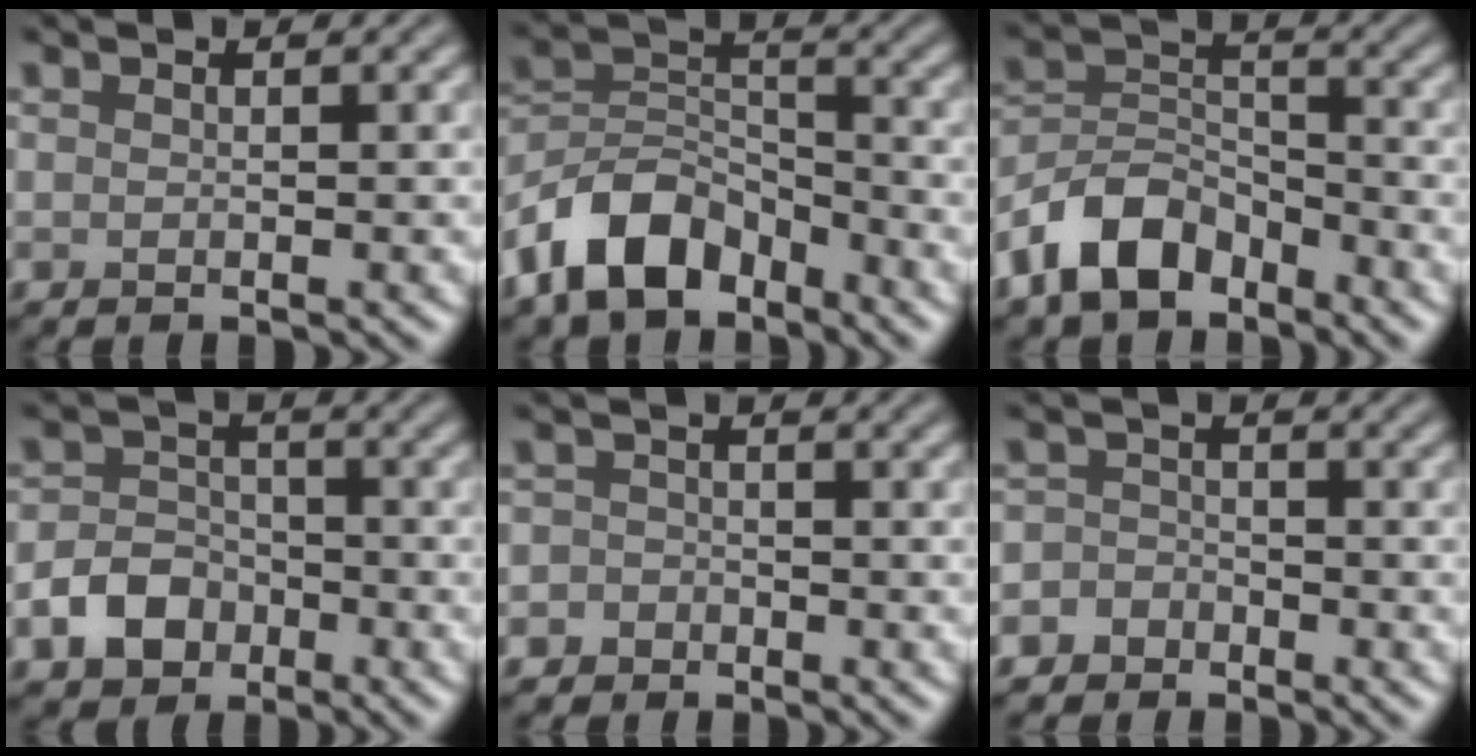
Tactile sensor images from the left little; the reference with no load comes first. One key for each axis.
{"total": 7.6, "fx": -5.1, "fy": 4.2, "fz": 3.9, "tx": -0.068, "ty": 0.005, "tz": -0.108}
{"total": 6.4, "fx": -4.3, "fy": 3.5, "fz": 3.1, "tx": -0.059, "ty": 0.005, "tz": -0.092}
{"total": 4.1, "fx": -2.0, "fy": 3.0, "fz": 1.8, "tx": -0.032, "ty": 0.001, "tz": -0.040}
{"total": 2.0, "fx": -1.1, "fy": 1.7, "fz": 0.1, "tx": 0.024, "ty": 0.008, "tz": -0.027}
{"total": 2.7, "fx": -1.7, "fy": 2.1, "fz": 0.1, "tx": 0.031, "ty": 0.005, "tz": -0.040}